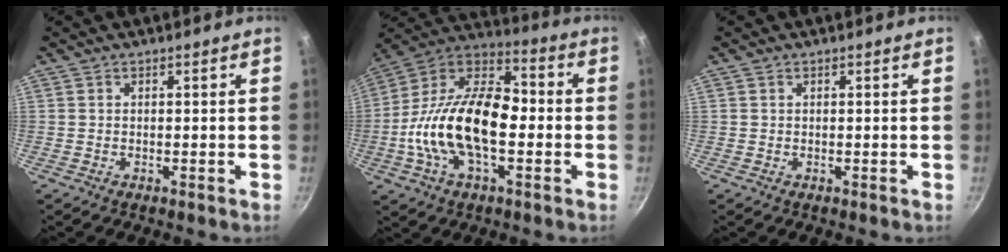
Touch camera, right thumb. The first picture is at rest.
{"total": 22.1, "force": [-3.1, 12.2, 18.2], "torque": [-0.314, 0.047, -0.076]}
{"total": 0.0}